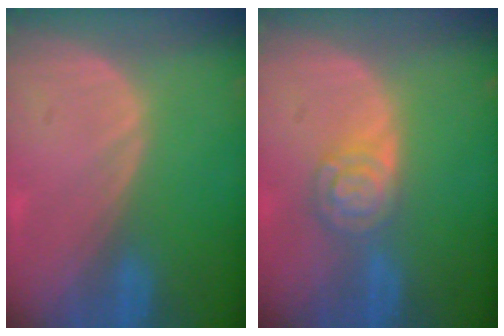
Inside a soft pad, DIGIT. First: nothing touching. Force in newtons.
{"total": 5.4, "press": 4.7, "slide": 2.5}